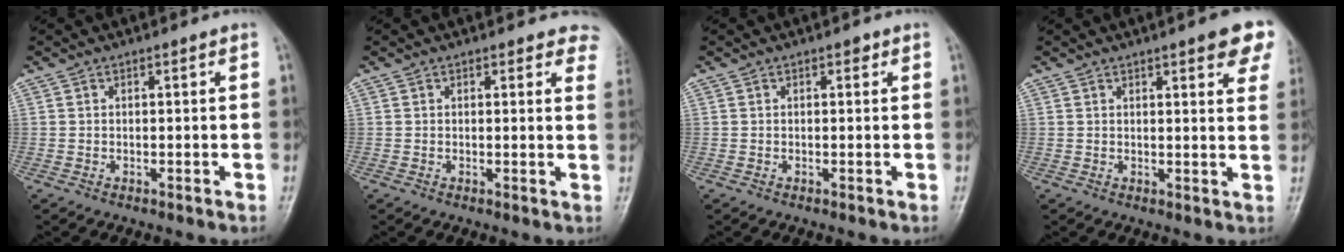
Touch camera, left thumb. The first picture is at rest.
{"total": 5.2, "force": [4.5, 2.2, 1.5], "torque": [0.023, -0.015, 0.027]}
{"total": 0.8, "force": [0.4, 0.5, 0.5], "torque": [0.000, 0.000, 0.002]}
{"total": 8.3, "force": [4.8, 2.2, 6.4], "torque": [-0.050, -0.012, 0.052]}